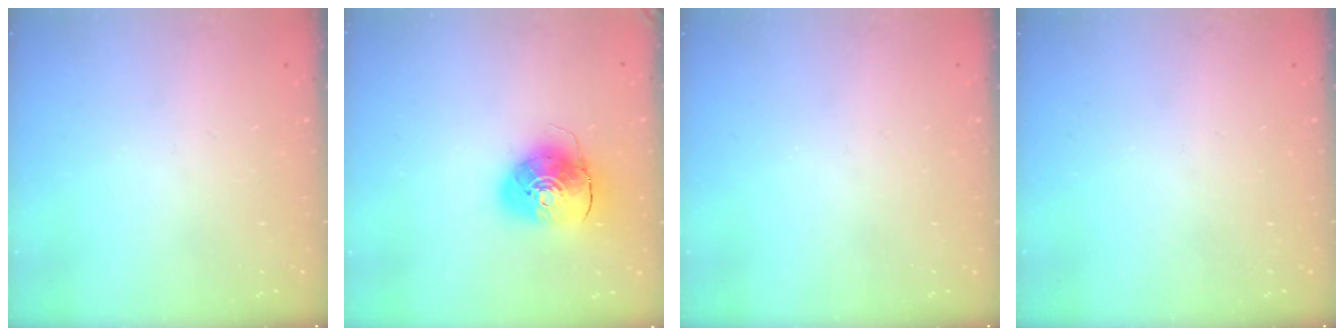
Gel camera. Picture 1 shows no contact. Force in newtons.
{"total": 10.1, "press": 10.0, "slide": 1.5}
{"total": 0.0}
{"total": 0.0}